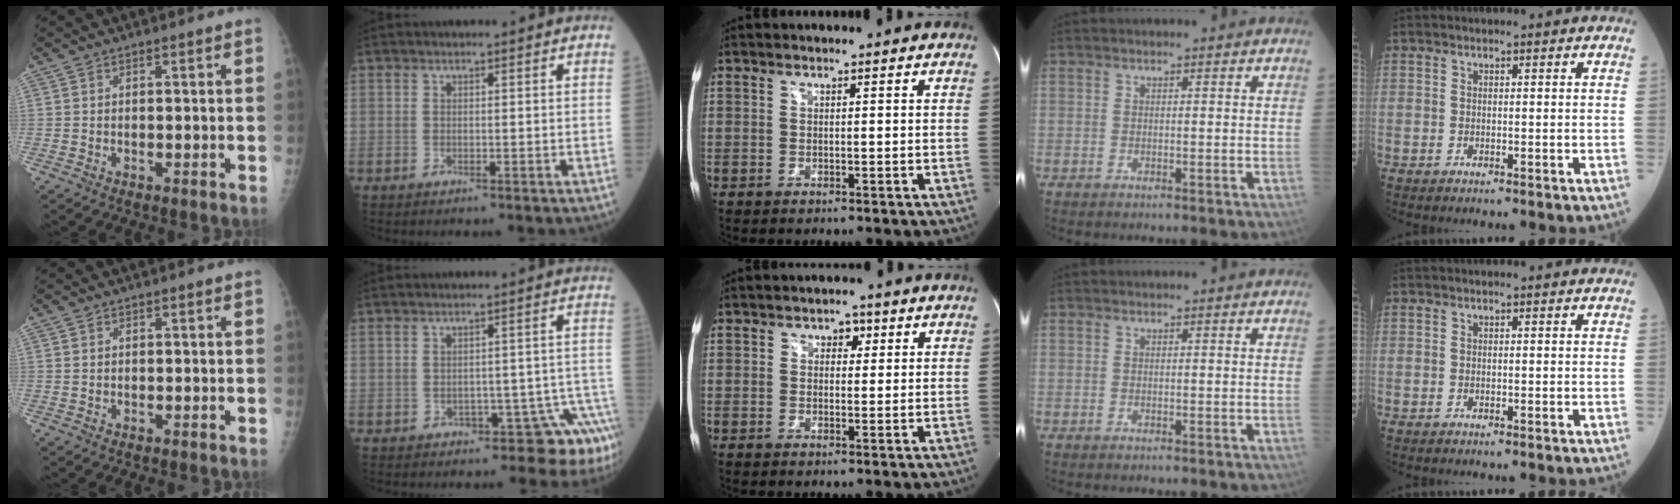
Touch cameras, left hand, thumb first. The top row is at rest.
{"index": {"total": 7.7, "force": [-5.7, 3.5, 3.8], "torque": [-0.019, 0.038, -0.068]}, "middle": {"total": 2.2, "force": [0.9, 1.5, 1.3], "torque": [-0.014, 0.010, 0.011]}}